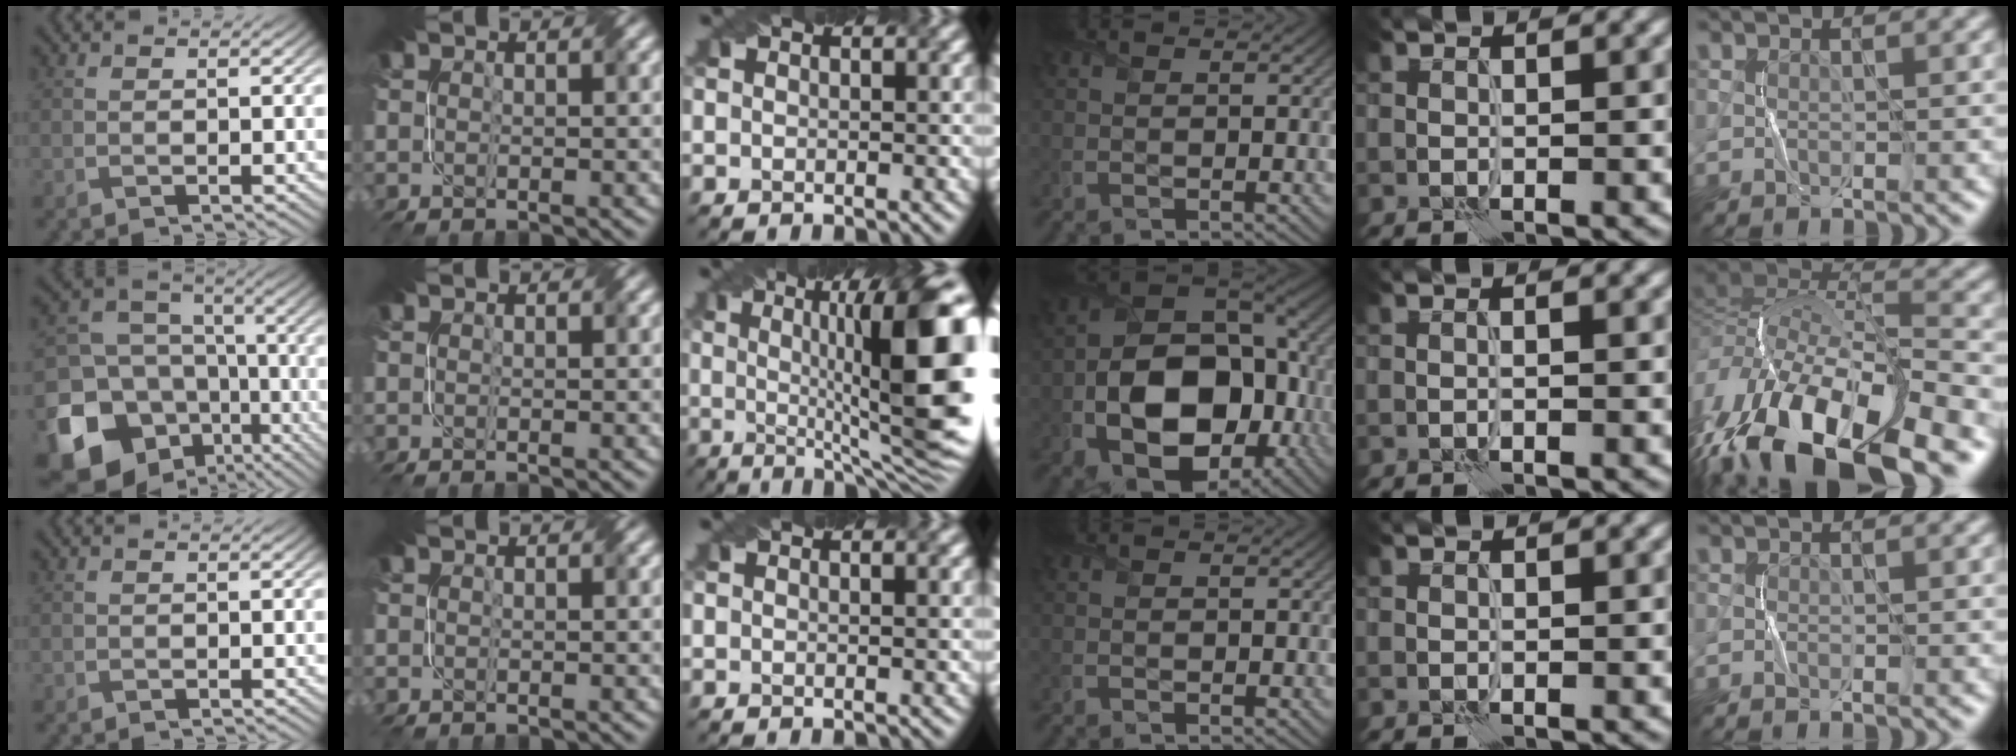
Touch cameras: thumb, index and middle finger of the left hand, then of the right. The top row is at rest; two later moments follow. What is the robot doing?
{"motion": "fold", "object": "netting"}